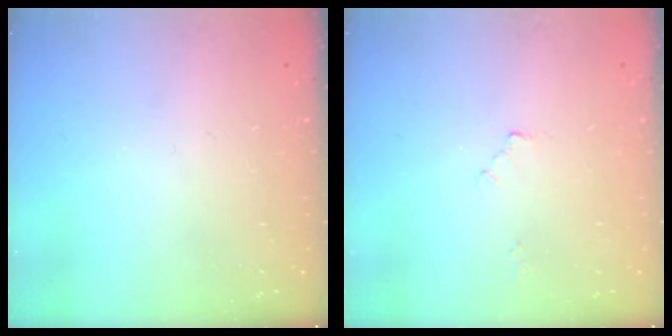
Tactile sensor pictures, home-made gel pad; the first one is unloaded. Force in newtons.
{"total": 2.0, "press": 2.0, "slide": 0.3}